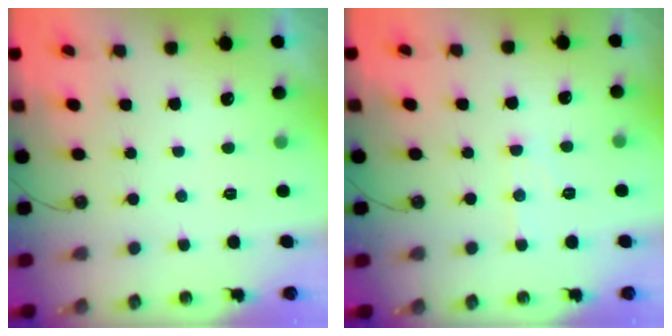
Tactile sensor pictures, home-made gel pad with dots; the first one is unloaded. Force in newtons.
{"total": 6.4, "press": 6.4, "slide": 0.3}